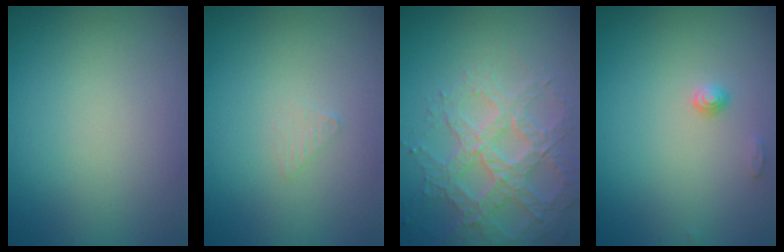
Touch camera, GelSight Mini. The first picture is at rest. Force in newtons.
{"total": 0.8, "press": 0.8, "slide": 0.1}
{"total": 4.3, "press": 4.1, "slide": 1.2}
{"total": 1.0, "press": 1.0, "slide": 0.1}